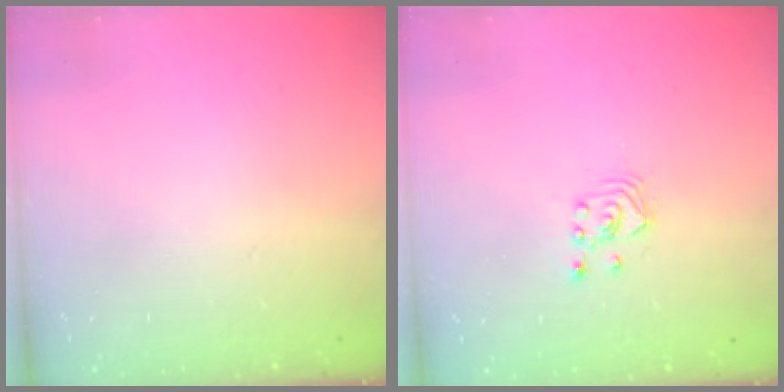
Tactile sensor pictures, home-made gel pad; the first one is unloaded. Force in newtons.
{"total": 1.8, "press": 1.8, "slide": 0.2}